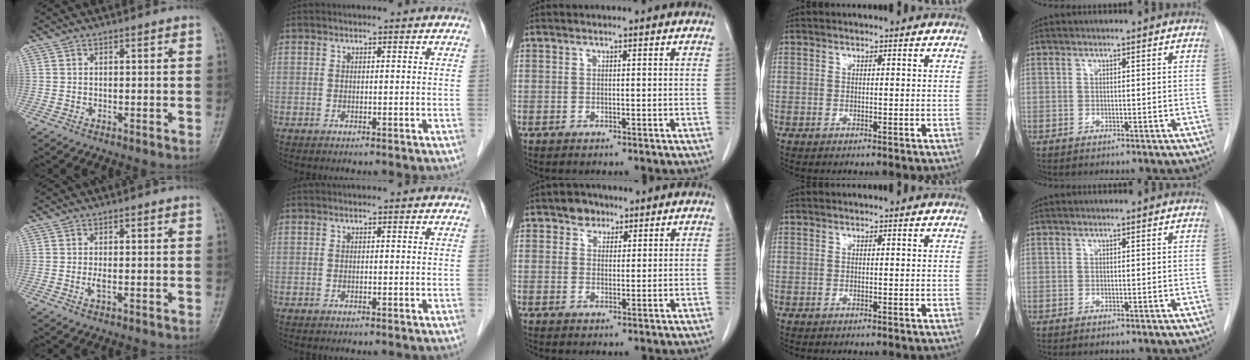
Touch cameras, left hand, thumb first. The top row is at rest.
{"thumb": {"total": 1.4, "force": [-0.3, 0.4, 1.3], "torque": [-0.031, -0.003, -0.007]}, "middle": {"total": 3.2, "force": [2.1, 2.2, 0.8], "torque": [-0.012, 0.005, 0.032]}}